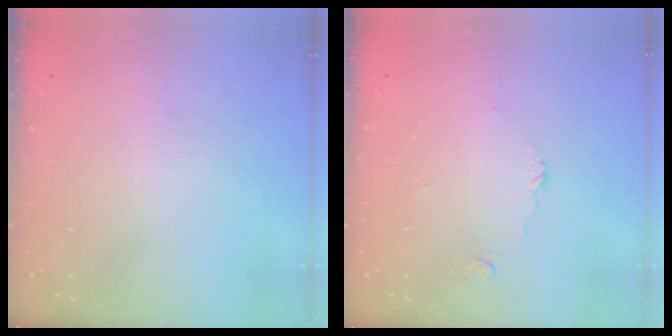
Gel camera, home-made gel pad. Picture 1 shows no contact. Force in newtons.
{"total": 3.4, "press": 3.4, "slide": 0.5}